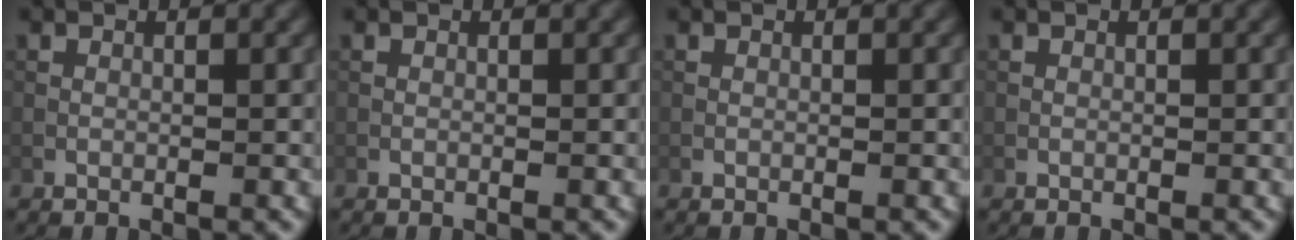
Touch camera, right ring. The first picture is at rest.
{"total": 0.0}
{"total": 0.0}
{"total": 0.0}